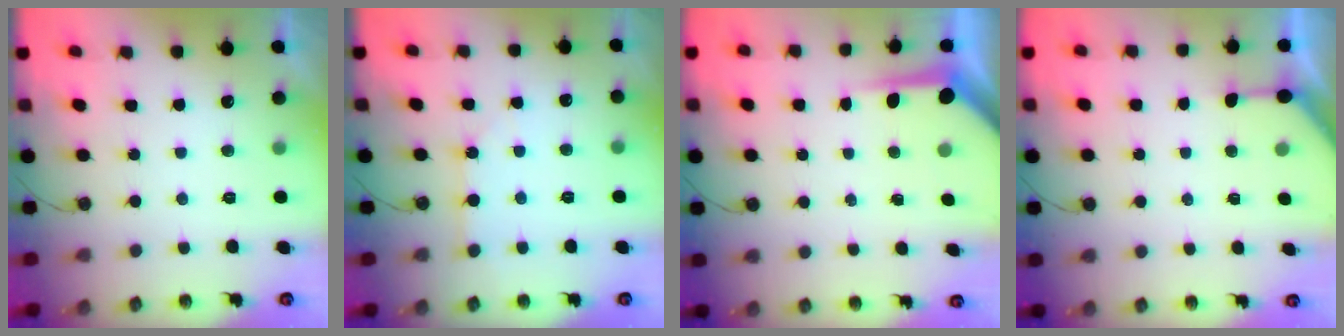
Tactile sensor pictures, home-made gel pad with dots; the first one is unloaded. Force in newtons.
{"total": 1.9, "press": 1.9, "slide": 0.0}
{"total": 4.9, "press": 4.9, "slide": 0.5}
{"total": 3.3, "press": 3.3, "slide": 0.3}